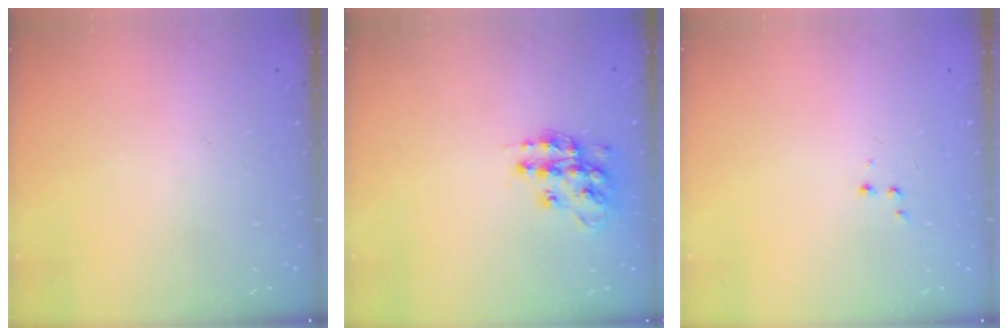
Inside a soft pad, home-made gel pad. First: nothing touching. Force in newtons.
{"total": 13.8, "press": 13.8, "slide": 0.8}
{"total": 2.6, "press": 2.5, "slide": 0.6}